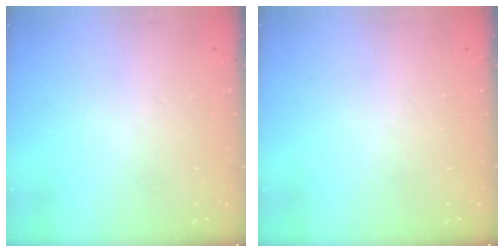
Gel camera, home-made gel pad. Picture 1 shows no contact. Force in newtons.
{"total": 0.0}